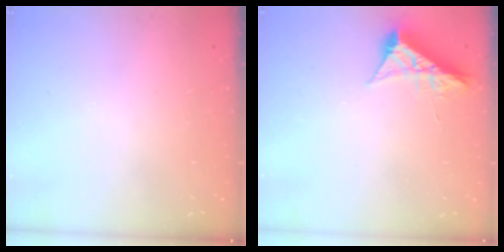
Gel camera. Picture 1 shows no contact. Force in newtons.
{"total": 8.4, "press": 8.4, "slide": 0.4}